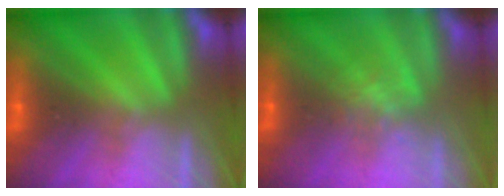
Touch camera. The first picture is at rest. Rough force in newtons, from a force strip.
{"total": 2.2}